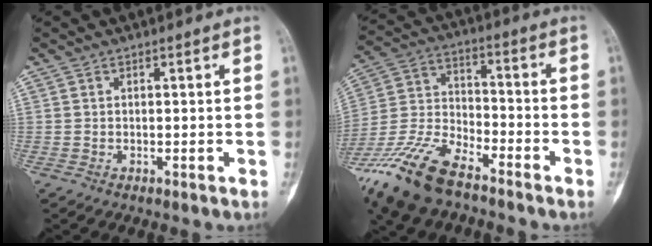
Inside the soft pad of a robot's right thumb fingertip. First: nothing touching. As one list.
[{"total": 17.8, "force": [-12.3, 6.7, 10.9], "torque": [-0.234, 0.036, -0.237]}]